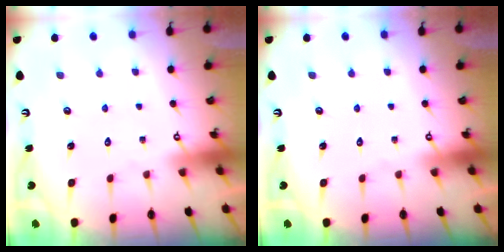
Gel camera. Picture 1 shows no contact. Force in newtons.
{"total": 0.0}